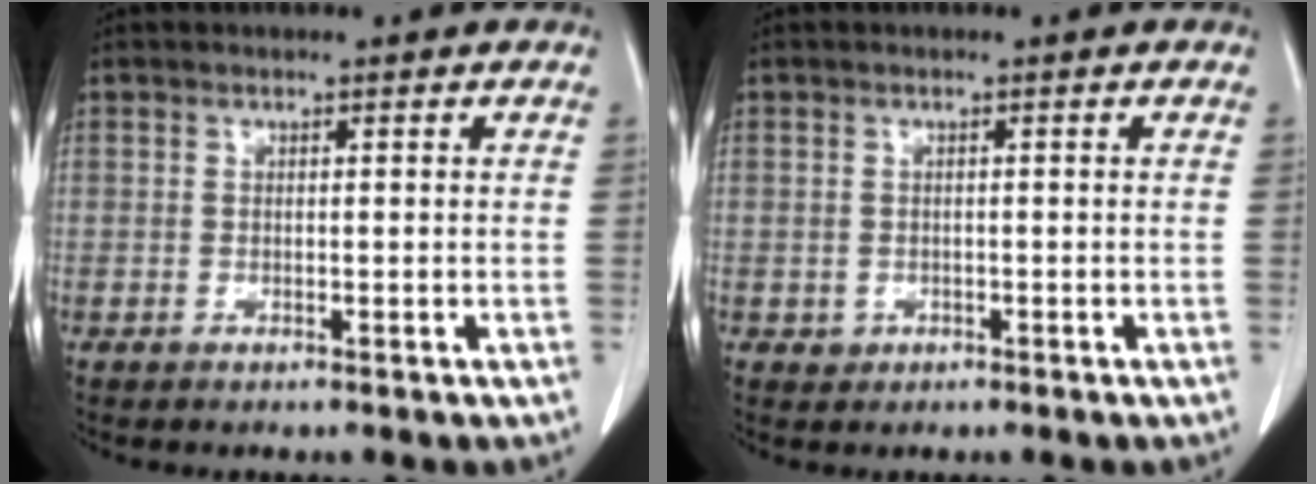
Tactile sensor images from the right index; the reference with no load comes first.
{"total": 1.2, "force": [-0.4, 1.2, 0.1], "torque": [0.000, 0.004, -0.003]}